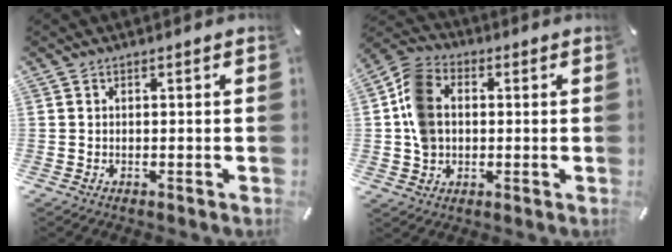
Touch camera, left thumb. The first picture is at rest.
{"total": 10.1, "force": [0.5, 8.4, 5.6], "torque": [-0.124, 0.020, 0.015]}